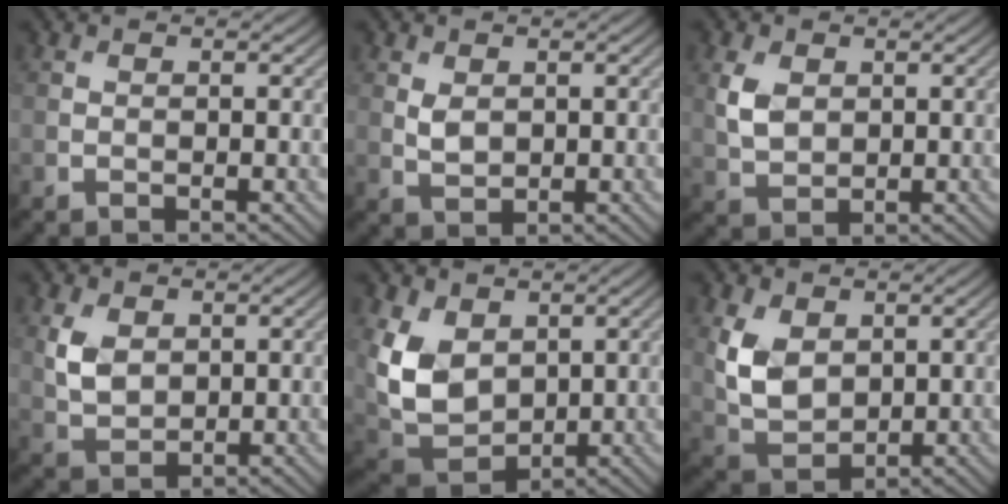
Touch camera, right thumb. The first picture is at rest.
{"total": 2.2, "force": [0.6, 1.5, 1.5], "torque": [-0.036, -0.004, 0.017]}
{"total": 4.1, "force": [1.1, 2.9, 2.7], "torque": [-0.071, 0.001, 0.024]}
{"total": 4.4, "force": [1.4, 3.1, 2.8], "torque": [-0.074, -0.002, 0.031]}
{"total": 9.5, "force": [2.2, 6.8, 6.2], "torque": [-0.172, -0.008, 0.044]}
{"total": 6.7, "force": [1.9, 4.6, 4.5], "torque": [-0.108, -0.004, 0.044]}